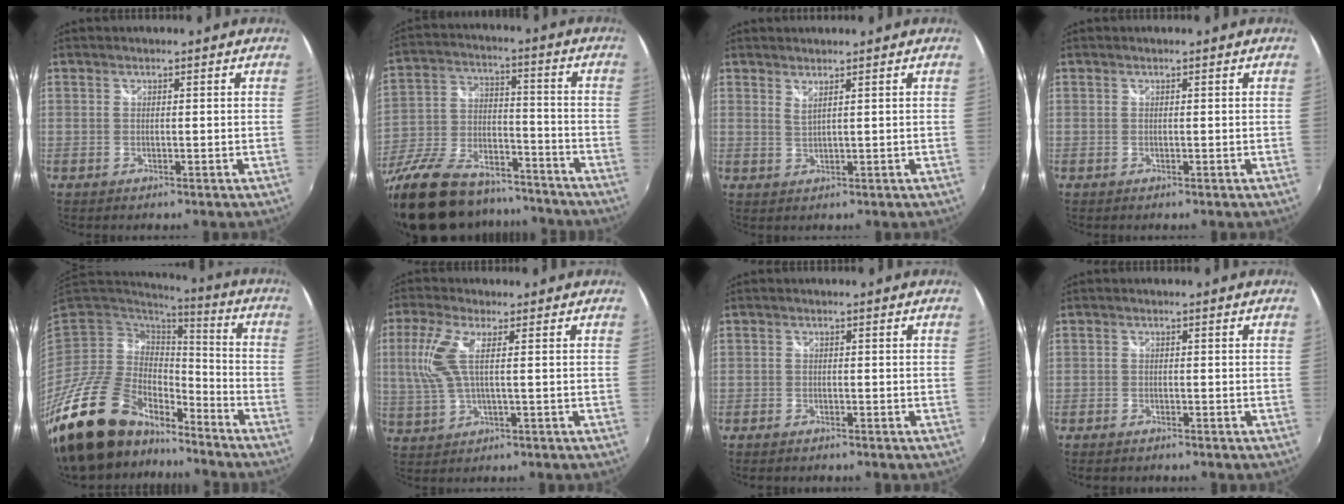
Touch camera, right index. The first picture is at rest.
{"total": 28.0, "force": [-21.6, 11.5, 13.5], "torque": [-0.286, -0.007, -0.338]}
{"total": 1.3, "force": [1.1, -0.2, 0.6], "torque": [-0.014, -0.002, 0.020]}
{"total": 0.0}
{"total": 23.9, "force": [-18.2, 10.8, 11.1], "torque": [-0.235, -0.020, -0.316]}
{"total": 7.1, "force": [1.1, 1.4, 6.9], "torque": [-0.152, 0.004, 0.028]}
{"total": 1.9, "force": [-1.7, 0.6, 0.5], "torque": [-0.015, -0.010, -0.032]}
{"total": 2.3, "force": [-2.1, 0.7, 0.7], "torque": [-0.020, -0.011, -0.037]}